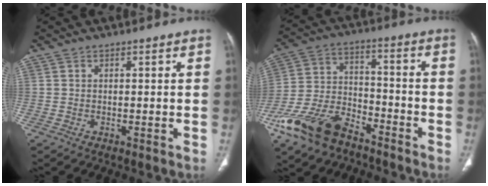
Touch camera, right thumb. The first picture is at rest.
{"total": 15.7, "force": [-10.7, 8.1, 8.1], "torque": [-0.156, 0.054, -0.201]}